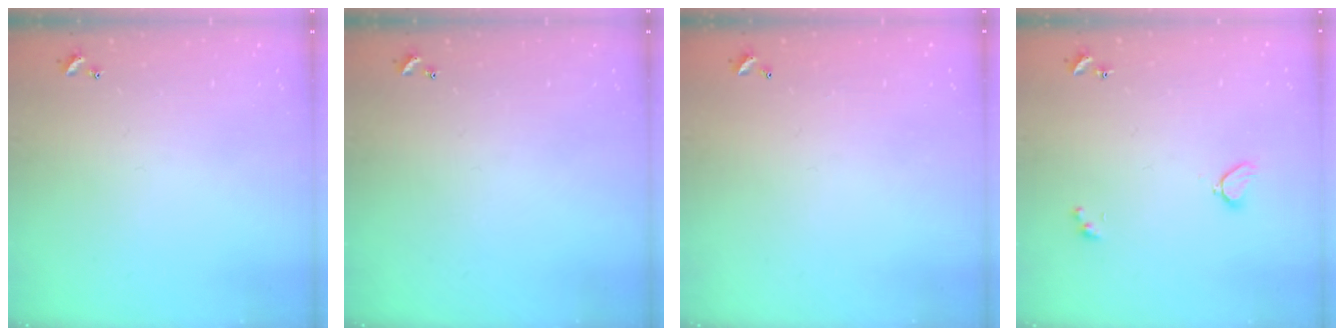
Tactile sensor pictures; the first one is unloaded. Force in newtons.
{"total": 0.0}
{"total": 2.8, "press": 2.8, "slide": 0.1}
{"total": 2.1, "press": 2.0, "slide": 0.5}